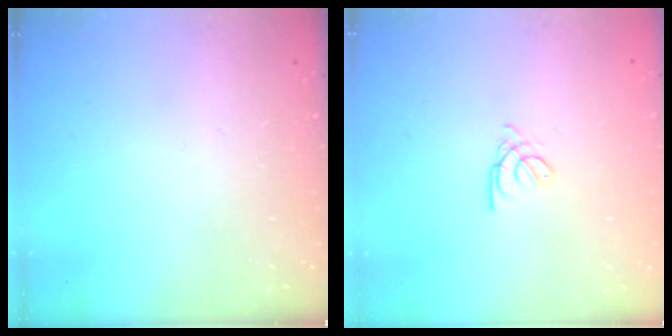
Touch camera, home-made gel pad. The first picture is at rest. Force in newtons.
{"total": 2.3, "press": 2.3, "slide": 0.5}